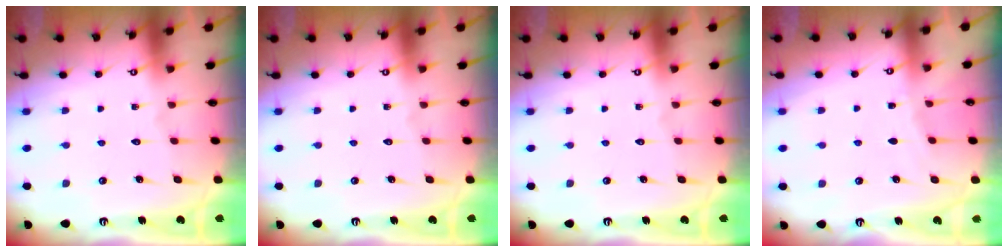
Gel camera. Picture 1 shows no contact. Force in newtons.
{"total": 0.0}
{"total": 0.0}
{"total": 1.8, "press": 1.8, "slide": 0.3}